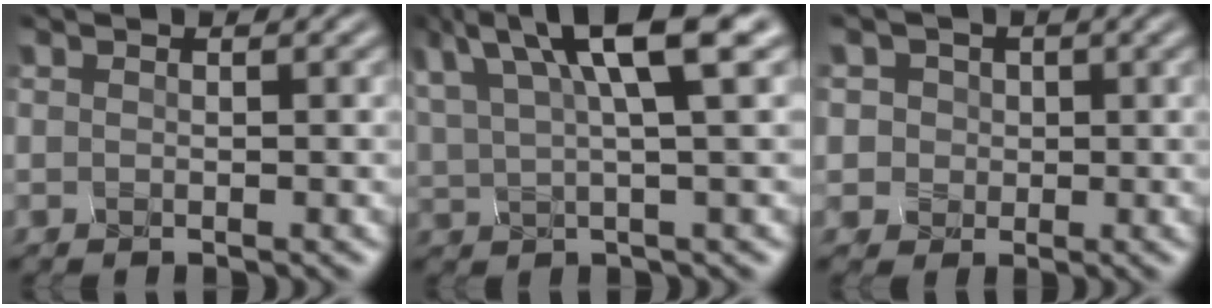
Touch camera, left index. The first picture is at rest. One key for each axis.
{"total": 8.1, "fx": 5.1, "fy": 1.3, "fz": 6.2, "tx": -0.084, "ty": 0.026, "tz": 0.094}
{"total": 2.5, "fx": 1.1, "fy": 2.2, "fz": -0.5, "tx": 0.012, "ty": 0.019, "tz": 0.012}